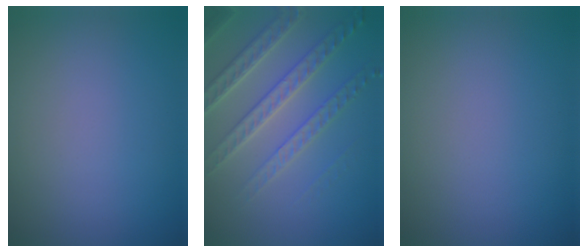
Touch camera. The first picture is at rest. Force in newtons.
{"total": 4.3, "press": 4.2, "slide": 1.1}
{"total": 0.0}